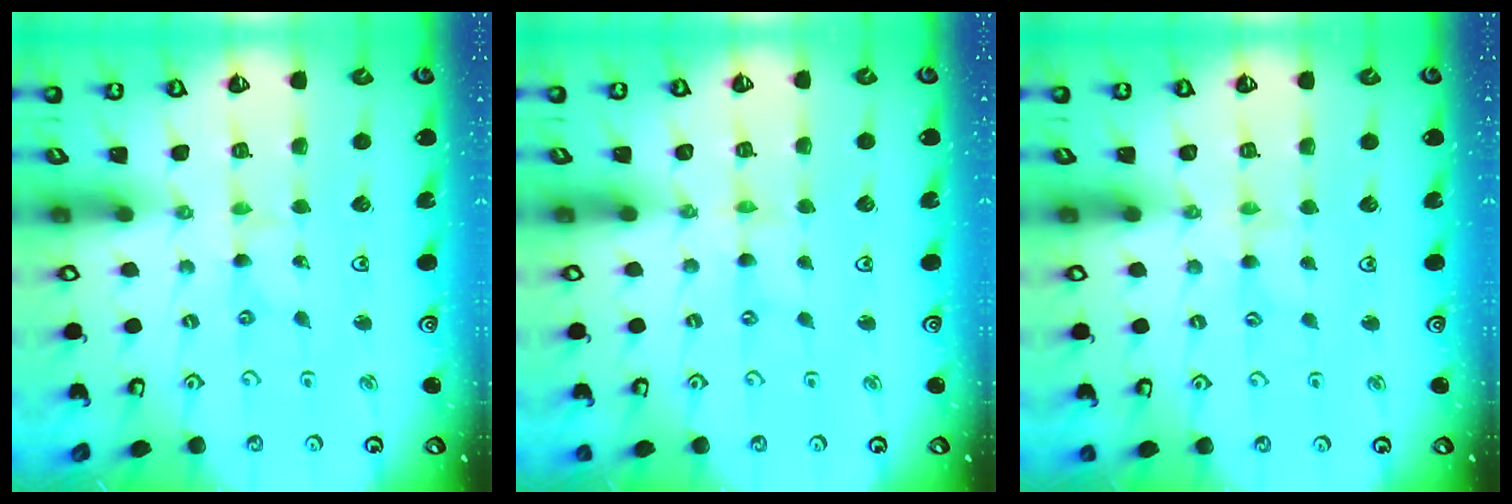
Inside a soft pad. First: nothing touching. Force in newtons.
{"total": 0.0}
{"total": 1.6, "press": 1.6, "slide": 0.3}